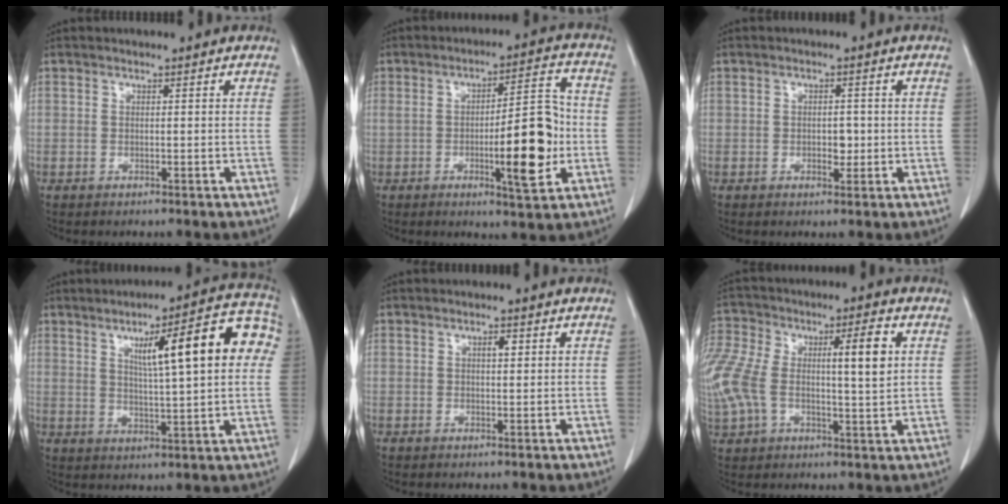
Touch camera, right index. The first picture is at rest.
{"total": 11.4, "force": [-2.0, 2.2, 11.0], "torque": [-0.157, 0.011, -0.026]}
{"total": 2.3, "force": [-0.3, 1.2, 1.9], "torque": [-0.028, 0.001, -0.002]}
{"total": 15.6, "force": [4.4, 2.4, 14.8], "torque": [-0.200, 0.030, 0.055]}
{"total": 1.5, "force": [0.5, 0.6, 1.2], "torque": [-0.020, 0.002, 0.006]}
{"total": 18.5, "force": [2.5, 7.8, 16.6], "torque": [-0.374, 0.036, 0.043]}